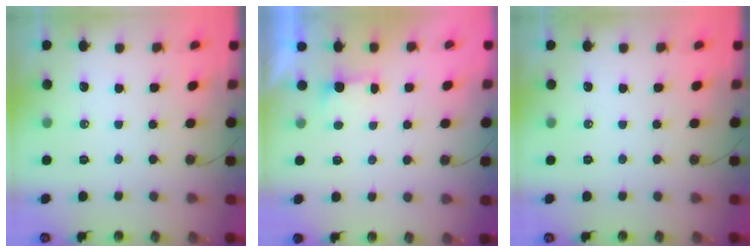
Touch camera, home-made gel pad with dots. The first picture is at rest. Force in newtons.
{"total": 1.3, "press": 1.1, "slide": 0.7}
{"total": 0.0}